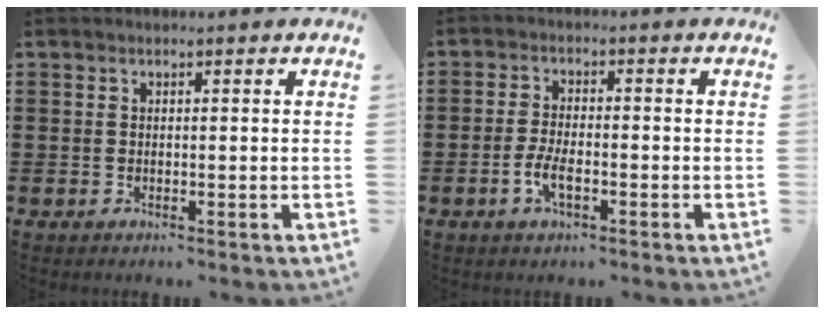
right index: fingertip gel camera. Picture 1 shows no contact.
{"total": 3.8, "force": [-1.5, 1.6, 3.2], "torque": [-0.076, -0.002, -0.032]}